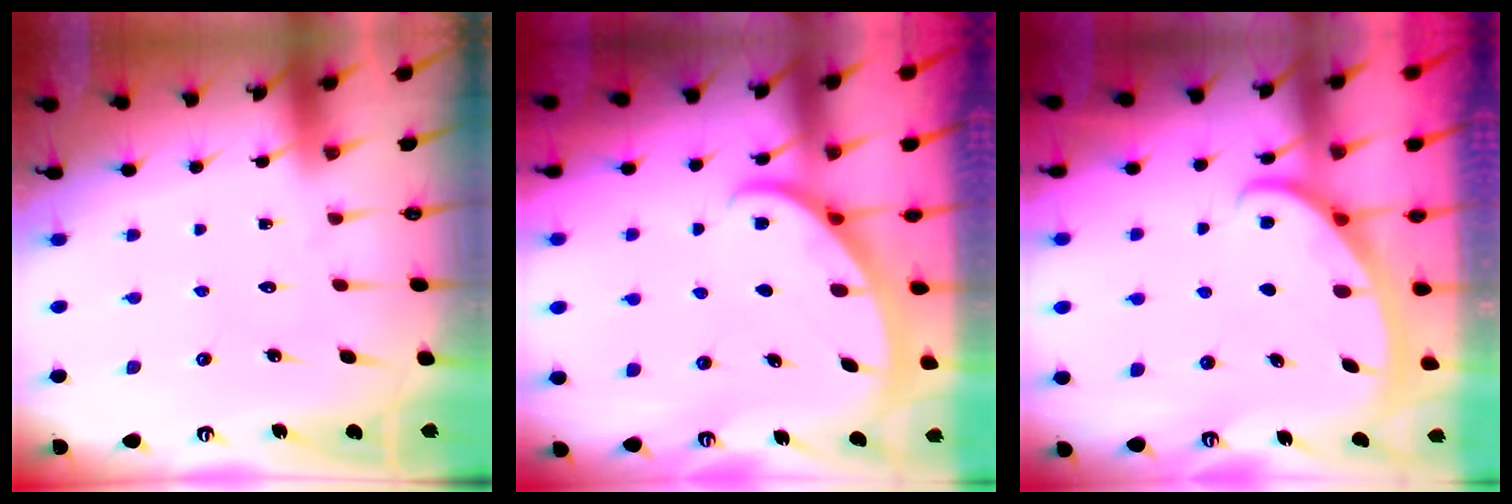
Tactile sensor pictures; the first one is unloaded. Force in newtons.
{"total": 2.7, "press": 2.7, "slide": 0.1}
{"total": 3.0, "press": 2.9, "slide": 0.4}